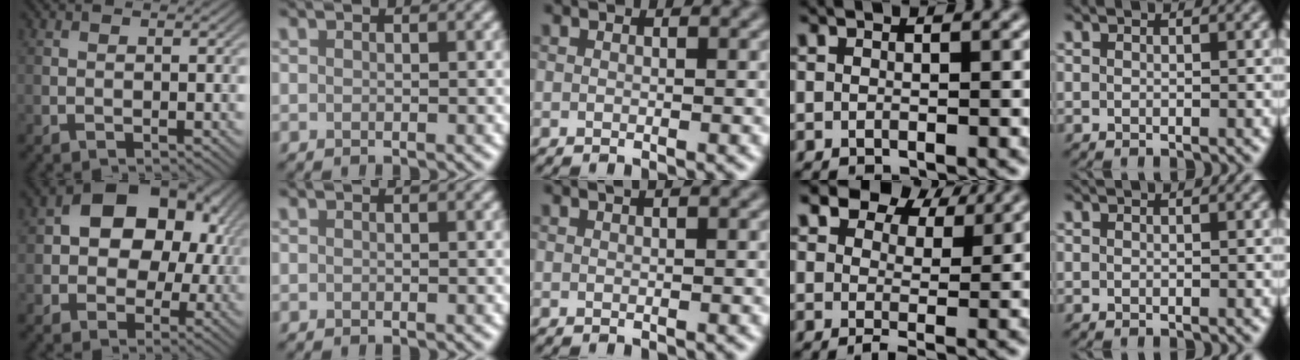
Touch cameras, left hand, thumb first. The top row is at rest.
{"thumb": {"total": 11.2, "force": [1.7, 8.4, 7.2], "torque": [-0.099, 0.011, 0.013]}, "middle": {"total": 0.9, "force": [0.6, 0.2, 0.6], "torque": [-0.007, 0.001, 0.006]}, "ring": {"total": 5.3, "force": [3.7, 2.6, 2.8], "torque": [-0.039, 0.004, 0.054]}}